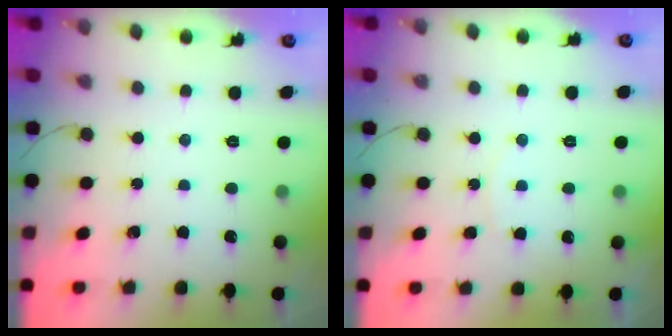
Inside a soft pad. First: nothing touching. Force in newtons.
{"total": 3.4, "press": 3.4, "slide": 0.6}